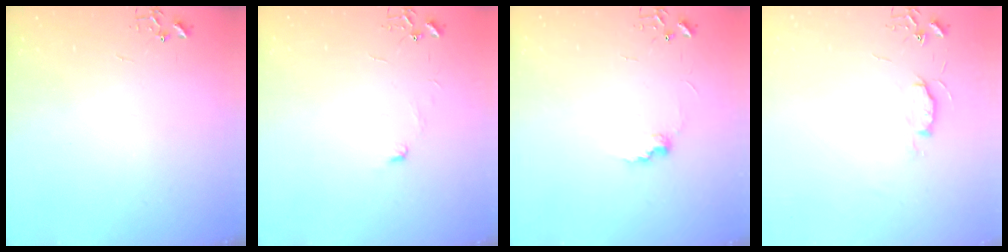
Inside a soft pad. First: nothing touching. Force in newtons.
{"total": 5.6, "press": 5.6, "slide": 0.7}
{"total": 7.9, "press": 7.9, "slide": 0.7}
{"total": 6.4, "press": 6.4, "slide": 0.8}